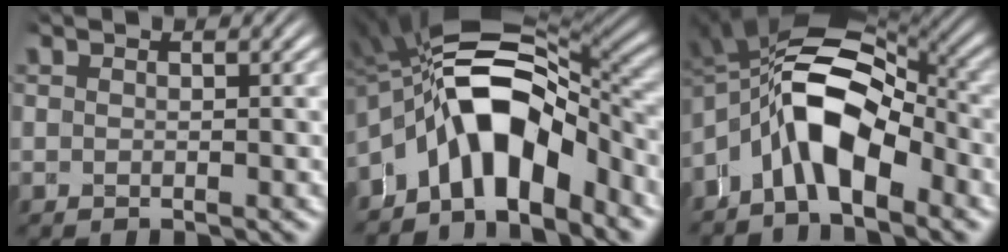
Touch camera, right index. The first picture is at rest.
{"total": 15.5, "force": [0.6, 9.1, 12.5], "torque": [-0.229, -0.010, 0.018]}
{"total": 13.5, "force": [2.2, 8.4, 10.4], "torque": [-0.193, -0.010, 0.031]}